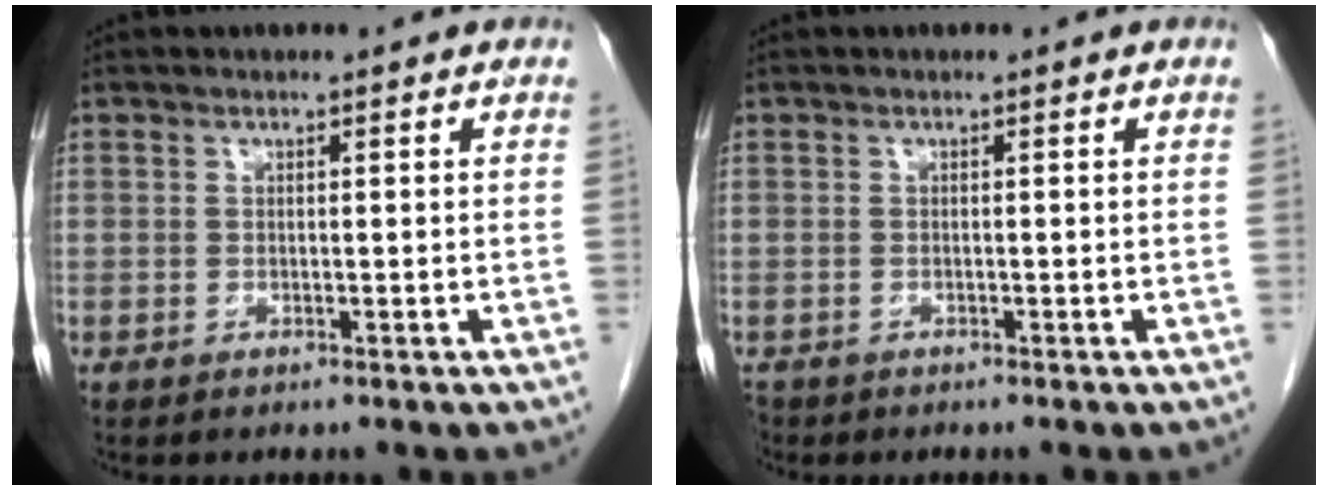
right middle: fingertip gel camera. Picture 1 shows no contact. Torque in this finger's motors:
{"motor_torque": [0.08, -0.10, -0.04, -0.01]}